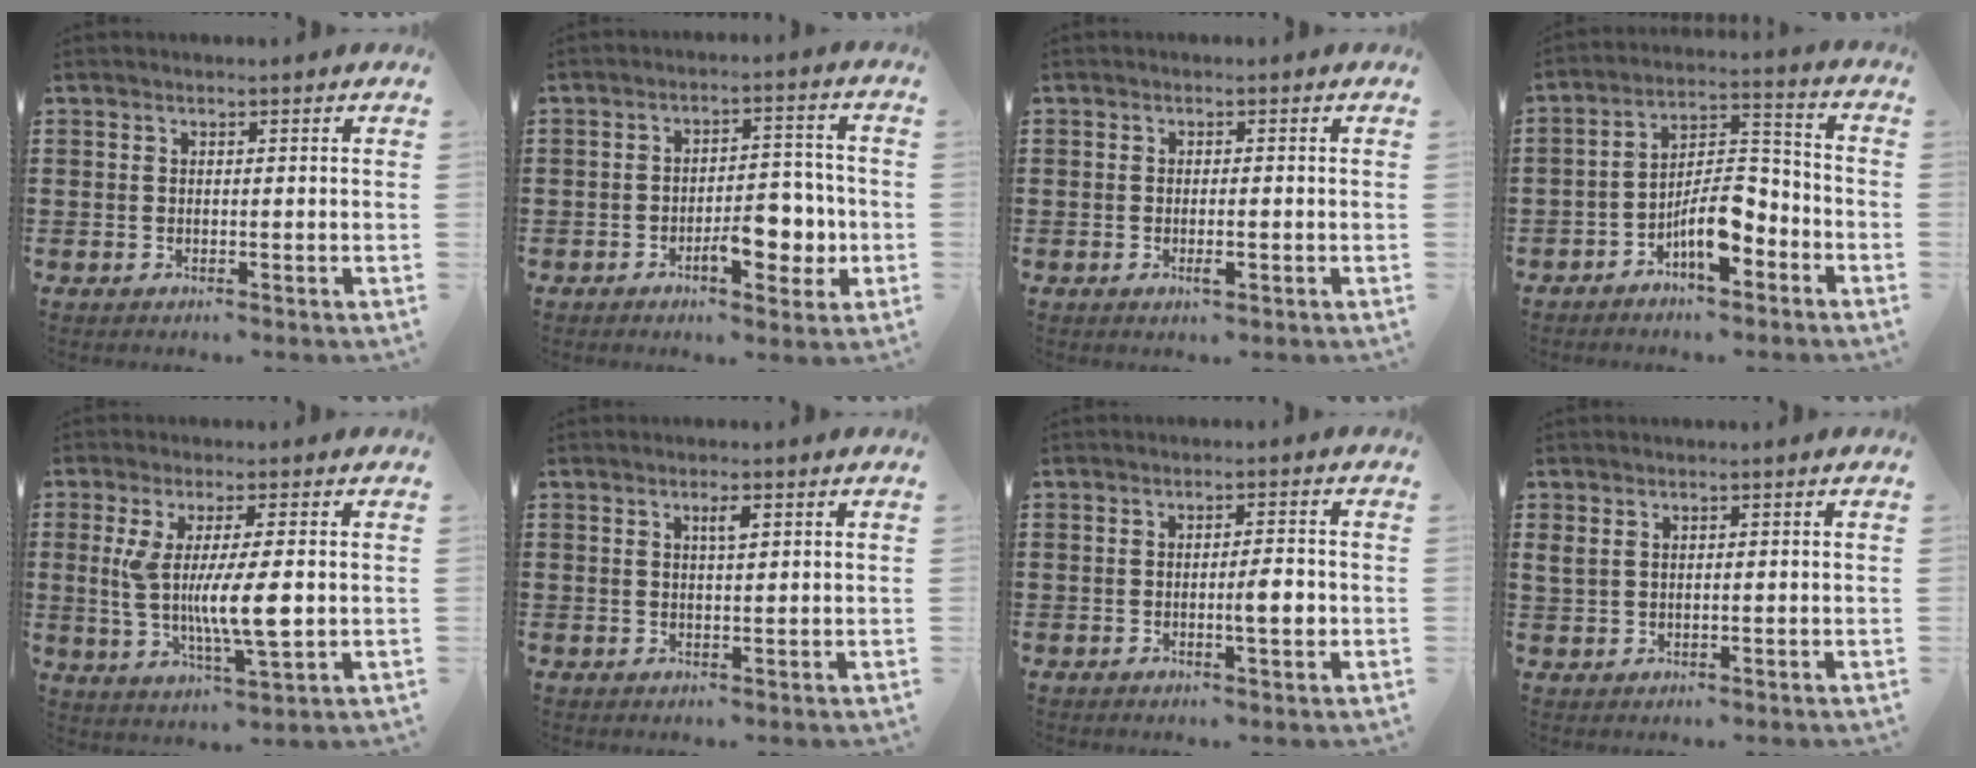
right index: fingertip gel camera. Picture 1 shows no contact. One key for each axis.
{"total": 7.8, "fx": -2.6, "fy": 3.4, "fz": 6.6, "tx": -0.080, "ty": 0.000, "tz": -0.044}
{"total": 1.9, "fx": -0.6, "fy": 0.4, "fz": 1.8, "tx": -0.038, "ty": -0.005, "tz": -0.012}
{"total": 8.9, "fx": -5.2, "fy": 3.3, "fz": 6.4, "tx": -0.122, "ty": 0.008, "tz": -0.097}
{"total": 9.5, "fx": 0.2, "fy": 1.9, "fz": 9.3, "tx": -0.186, "ty": -0.010, "tz": -0.003}
{"total": 1.8, "fx": 0.8, "fy": 0.4, "fz": 1.6, "tx": -0.024, "ty": 0.000, "tz": 0.010}
{"total": 3.8, "fx": -0.5, "fy": 0.5, "fz": 3.7, "tx": -0.055, "ty": -0.004, "tz": -0.012}
{"total": 1.2, "fx": 0.5, "fy": 0.6, "fz": 0.9, "tx": -0.020, "ty": 0.003, "tz": 0.010}